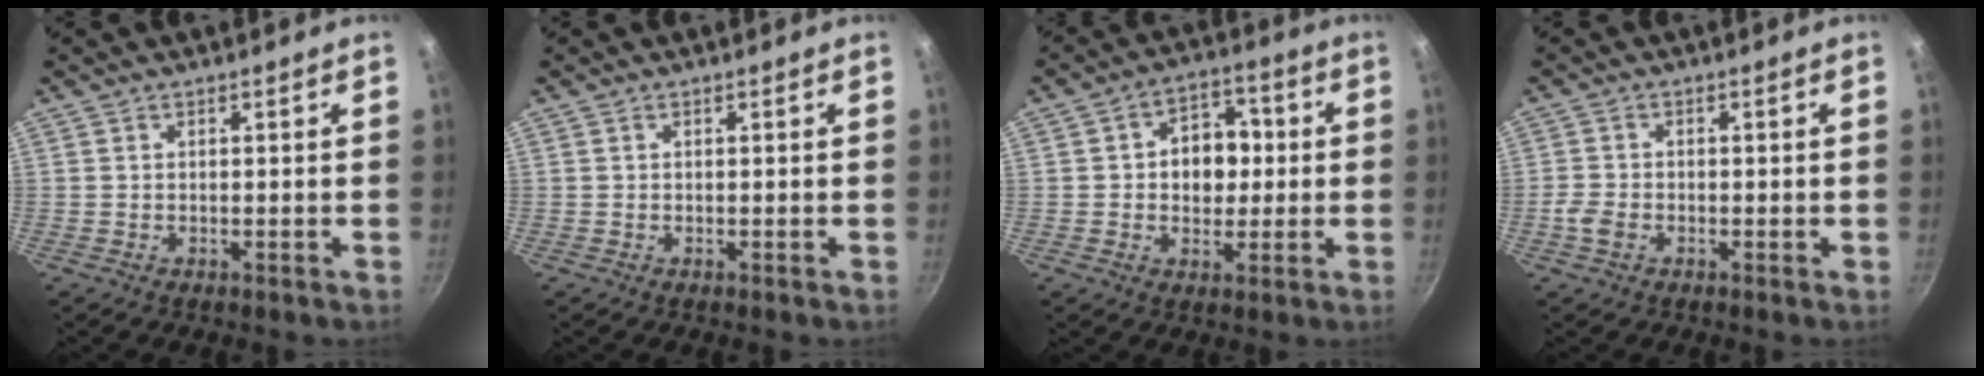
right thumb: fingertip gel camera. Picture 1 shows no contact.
{"total": 0.0}
{"total": 9.8, "force": [0.7, 7.4, 6.4], "torque": [-0.044, 0.013, 0.001]}
{"total": 3.1, "force": [-1.3, 2.1, 1.8], "torque": [-0.040, 0.007, -0.027]}